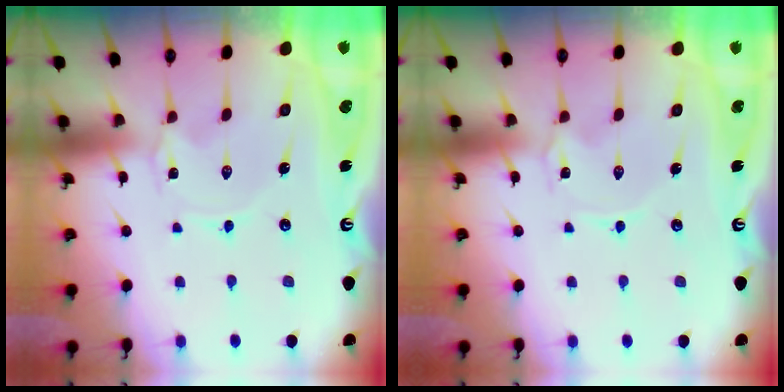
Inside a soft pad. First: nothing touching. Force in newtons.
{"total": 0.0}